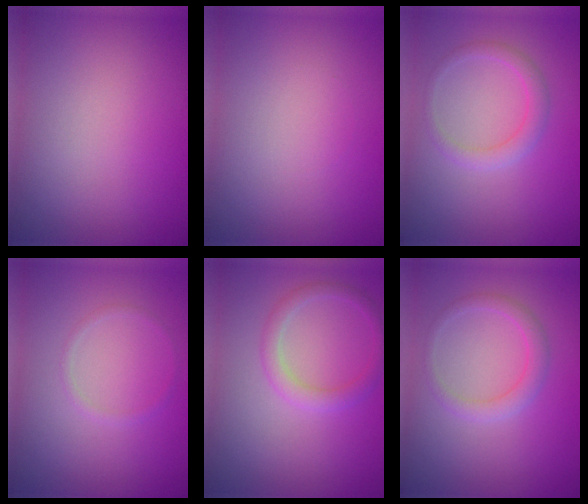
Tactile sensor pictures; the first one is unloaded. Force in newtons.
{"total": 0.0}
{"total": 1.8, "press": 1.8, "slide": 0.0}
{"total": 0.7, "press": 0.7, "slide": 0.1}
{"total": 2.0, "press": 2.0, "slide": 0.1}
{"total": 1.8, "press": 1.8, "slide": 0.0}